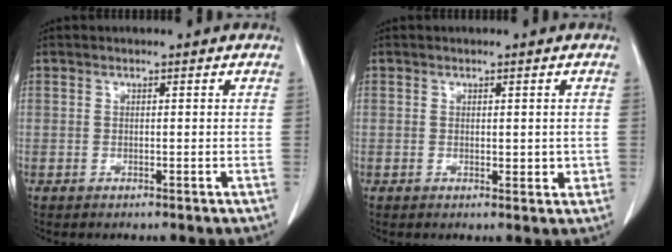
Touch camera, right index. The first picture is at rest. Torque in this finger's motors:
{"motor_torque": [0.02, 0.07, -0.01, 0.01]}